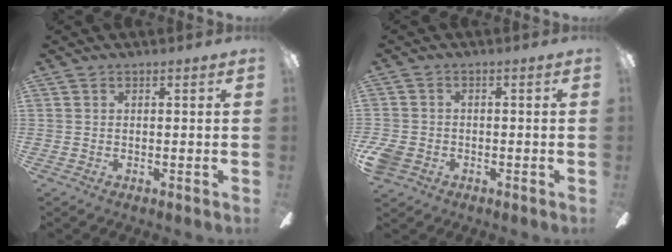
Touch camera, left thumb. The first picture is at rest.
{"total": 4.3, "force": [-2.2, 3.2, 2.0], "torque": [-0.056, 0.007, -0.045]}